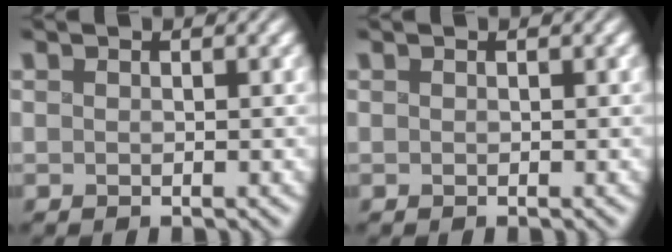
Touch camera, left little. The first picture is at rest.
{"total": 0.0}